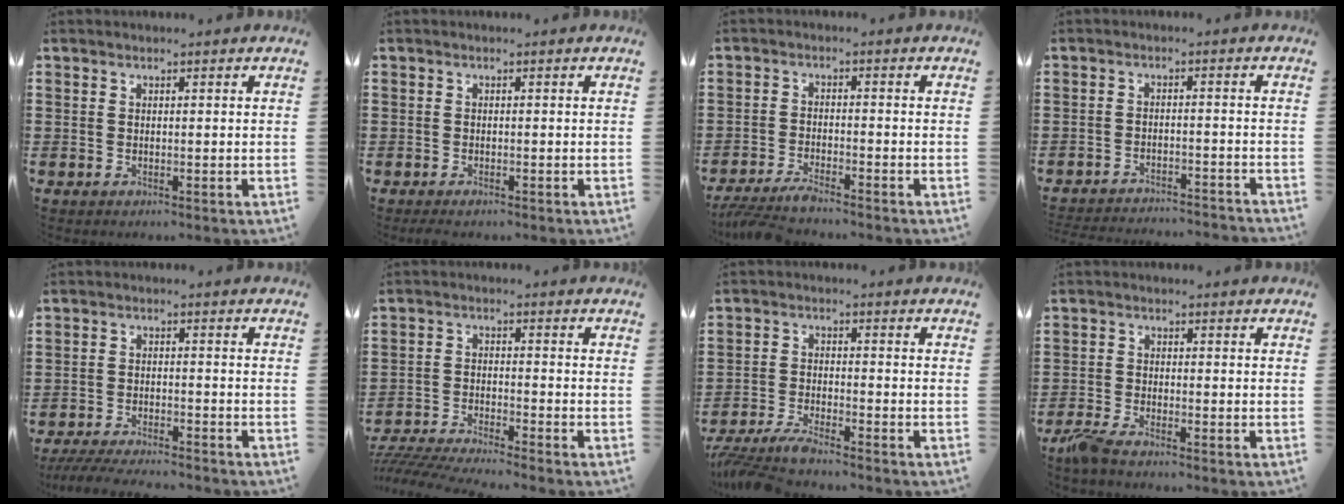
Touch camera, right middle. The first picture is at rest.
{"total": 0.6, "force": [-0.5, 0.2, 0.3], "torque": [-0.007, -0.004, -0.010]}
{"total": 3.7, "force": [-3.3, 0.0, 1.6], "torque": [-0.043, -0.012, -0.068]}
{"total": 3.2, "force": [-3.1, -0.1, 0.2], "torque": [-0.007, 0.001, -0.067]}
{"total": 4.3, "force": [-4.2, 0.2, 1.2], "torque": [-0.033, -0.009, -0.087]}
{"total": 4.6, "force": [-4.4, -0.2, 1.1], "torque": [-0.041, -0.015, -0.094]}
{"total": 4.6, "force": [-4.2, 0.1, 1.9], "torque": [-0.055, -0.017, -0.086]}
{"total": 3.0, "force": [-2.4, 0.2, 1.7], "torque": [-0.057, -0.010, -0.054]}